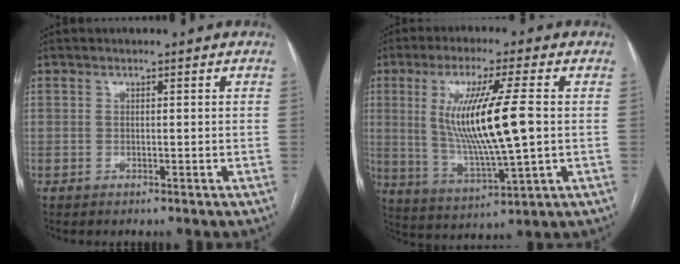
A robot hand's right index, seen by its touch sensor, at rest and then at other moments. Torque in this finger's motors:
{"motor_torque": [0.76, 0.14, 0.92, 0.21]}